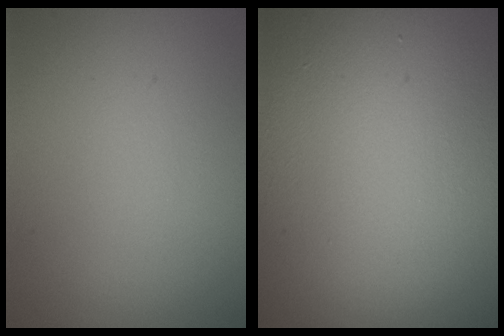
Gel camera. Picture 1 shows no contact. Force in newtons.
{"total": 28.1, "press": 28.1, "slide": 0.8}